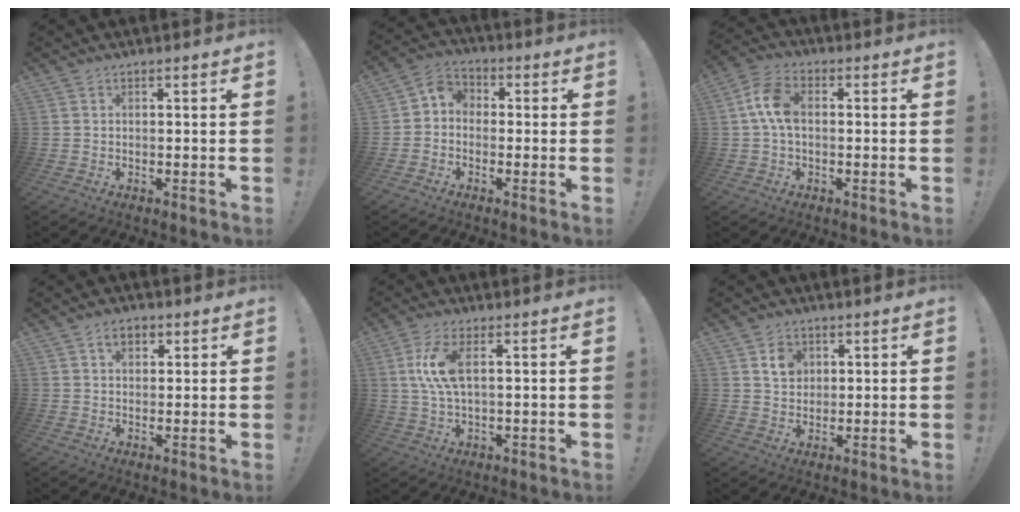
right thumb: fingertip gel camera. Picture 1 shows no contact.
{"total": 5.2, "force": [-2.3, 4.2, 2.0], "torque": [-0.038, 0.023, -0.040]}
{"total": 8.8, "force": [0.3, 5.5, 6.9], "torque": [-0.126, 0.014, 0.011]}
{"total": 4.2, "force": [1.9, 2.7, 2.6], "torque": [-0.031, 0.001, 0.030]}
{"total": 9.2, "force": [1.9, 3.4, 8.4], "torque": [-0.172, -0.003, 0.033]}
{"total": 5.6, "force": [2.5, 4.6, 1.9], "torque": [-0.018, -0.008, 0.043]}